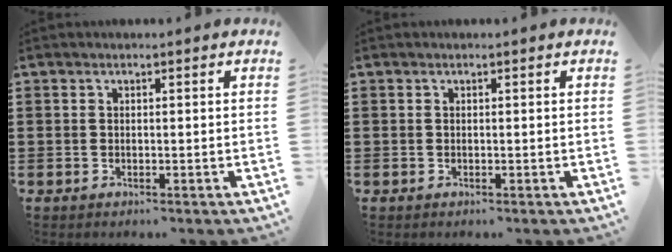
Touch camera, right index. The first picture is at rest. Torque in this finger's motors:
{"motor_torque": [0.00, 0.00, 0.00, 0.00]}